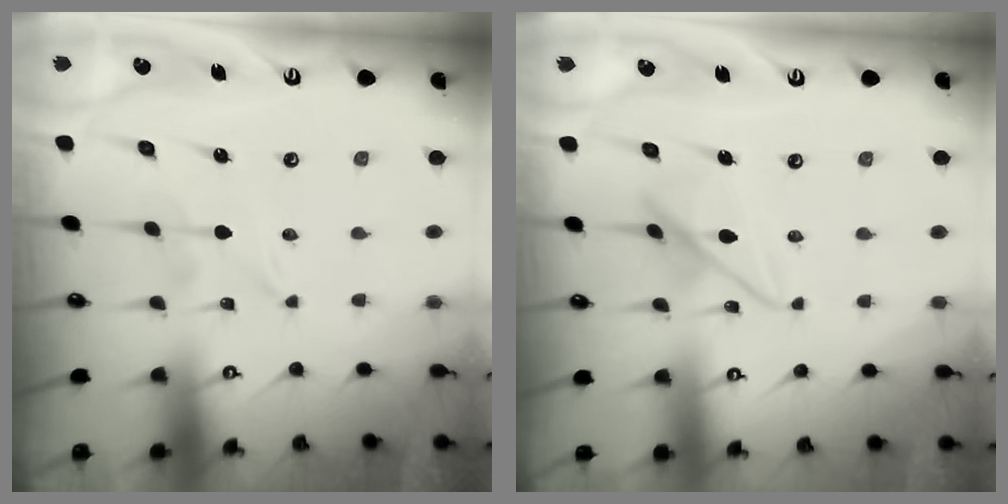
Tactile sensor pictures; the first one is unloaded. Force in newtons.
{"total": 10.0, "press": 10.0, "slide": 0.8}